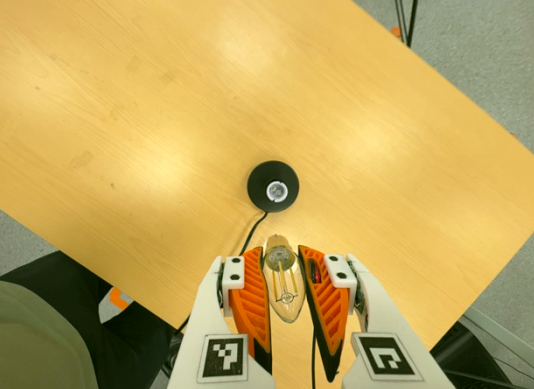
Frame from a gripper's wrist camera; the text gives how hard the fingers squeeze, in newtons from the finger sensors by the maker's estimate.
{"total": 22.2, "left": 23.4, "right": 21.0}